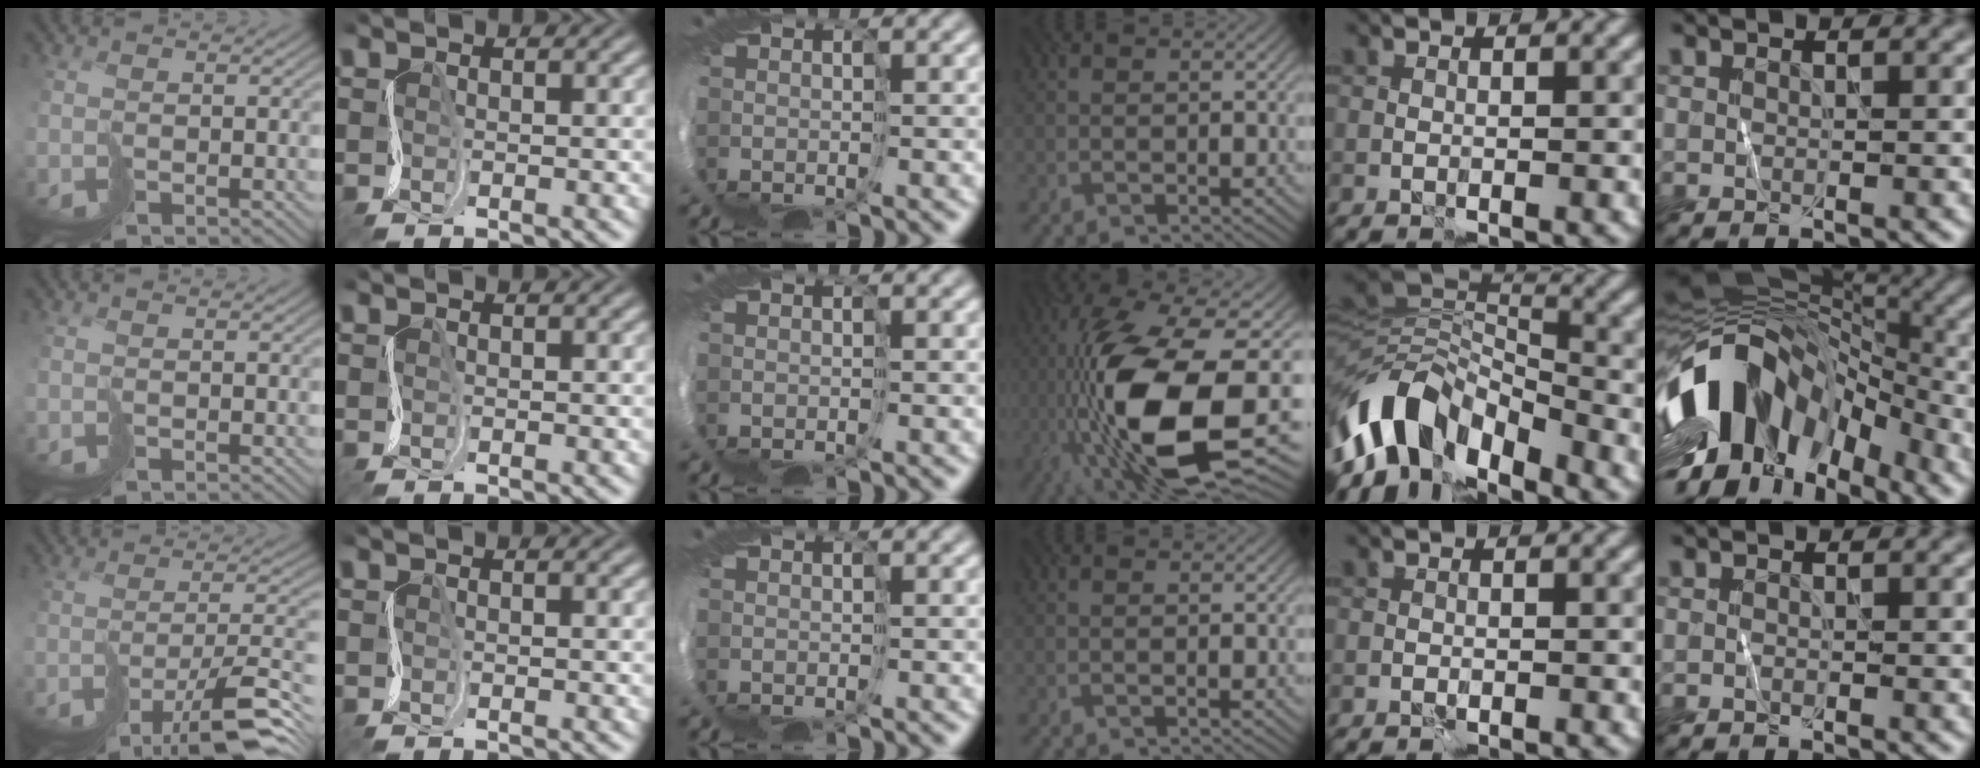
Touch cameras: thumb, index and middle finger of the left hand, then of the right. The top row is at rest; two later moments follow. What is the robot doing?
{"motion": "cut", "object": "tissue"}